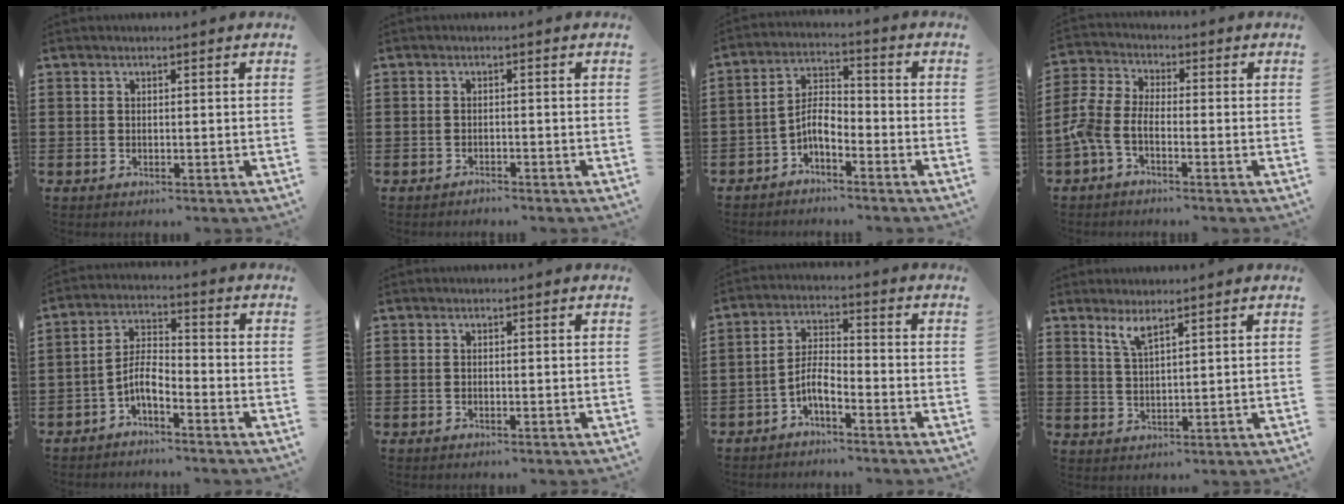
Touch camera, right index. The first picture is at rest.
{"total": 1.0, "force": [-1.0, 0.1, -0.1], "torque": [-0.002, 0.004, -0.023]}
{"total": 4.9, "force": [-2.8, 1.9, 3.5], "torque": [-0.078, 0.007, -0.059]}
{"total": 4.6, "force": [-3.0, 1.8, 3.0], "torque": [-0.097, -0.010, -0.069]}
{"total": 4.8, "force": [-3.0, 1.4, 3.4], "torque": [-0.084, 0.002, -0.066]}
{"total": 0.0}
{"total": 4.5, "force": [-2.8, 1.3, 3.4], "torque": [-0.082, 0.004, -0.059]}
{"total": 3.2, "force": [2.4, 0.5, 2.0], "torque": [-0.044, 0.002, 0.044]}